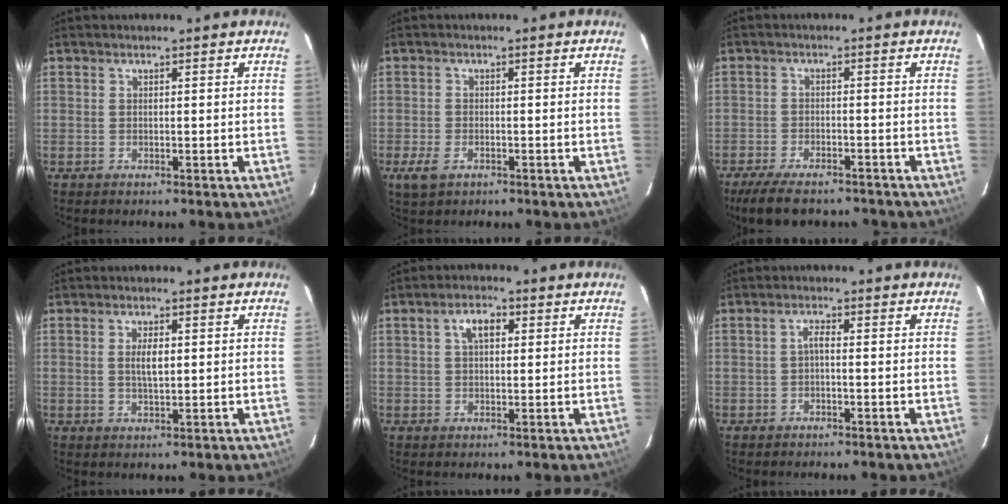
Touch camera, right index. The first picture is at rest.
{"total": 3.9, "force": [-2.1, 2.2, 2.4], "torque": [-0.057, -0.008, -0.038]}
{"total": 11.6, "force": [-9.6, 3.6, 5.6], "torque": [-0.125, -0.023, -0.152]}
{"total": 3.4, "force": [0.5, 1.3, 3.1], "torque": [-0.055, -0.001, 0.010]}
{"total": 4.1, "force": [1.3, 2.3, 3.2], "torque": [-0.056, 0.014, 0.024]}
{"total": 1.5, "force": [-0.4, 0.4, 1.3], "torque": [-0.027, 0.007, -0.009]}